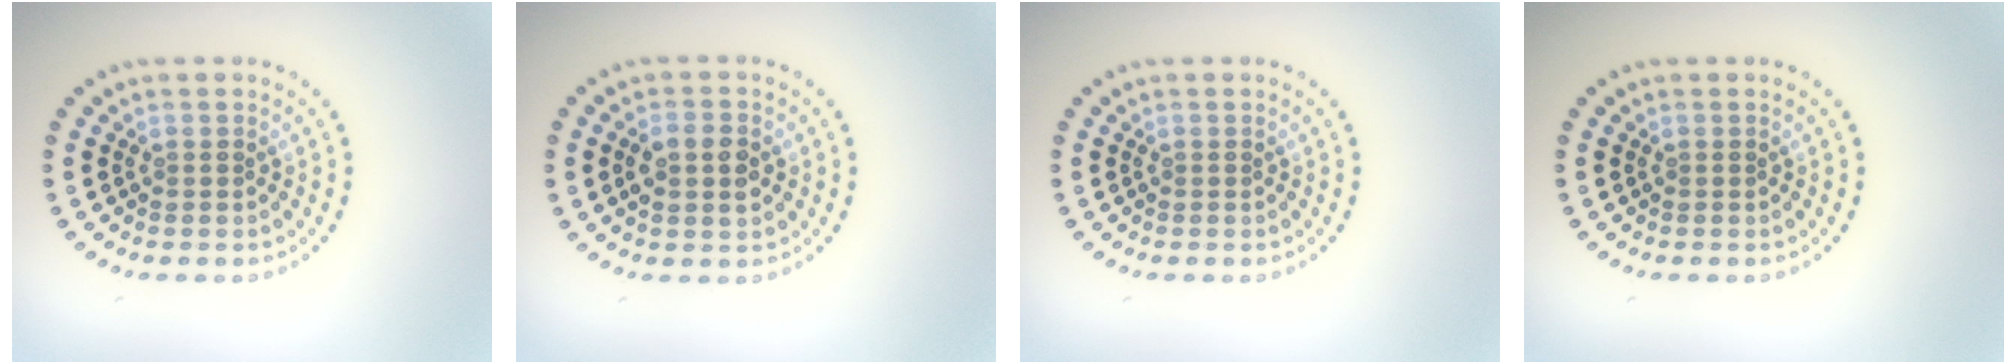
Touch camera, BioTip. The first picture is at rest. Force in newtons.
{"total": 2.6, "press": 2.6, "slide": 0.3}
{"total": 0.0}
{"total": 0.0}